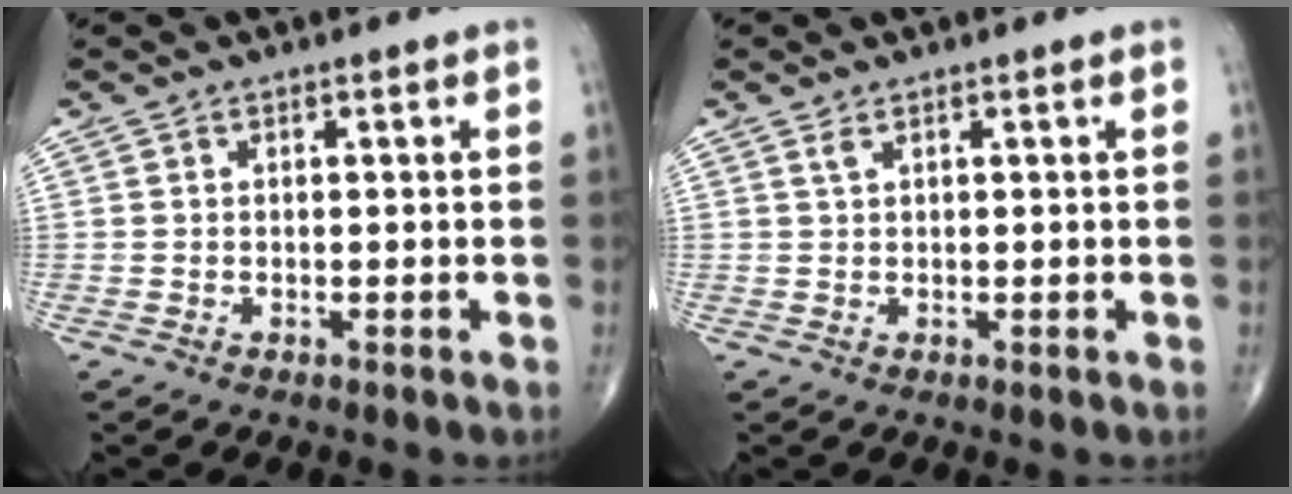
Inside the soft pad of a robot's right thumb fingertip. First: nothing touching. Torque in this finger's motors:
{"motor_torque": [-0.22, -0.23, 0.29, 0.27, -0.01]}